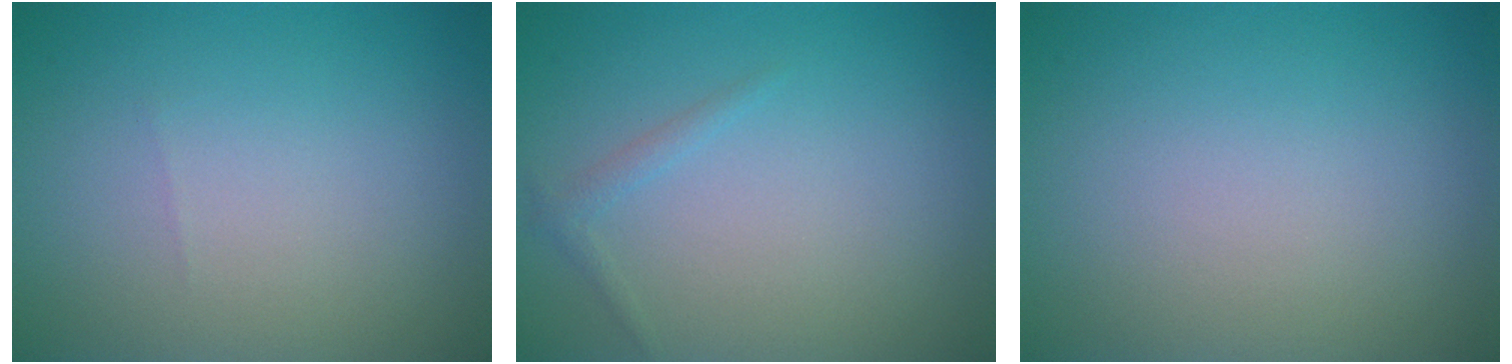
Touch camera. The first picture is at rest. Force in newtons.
{"total": 0.9, "press": 0.9, "slide": 0.1}
{"total": 0.0}